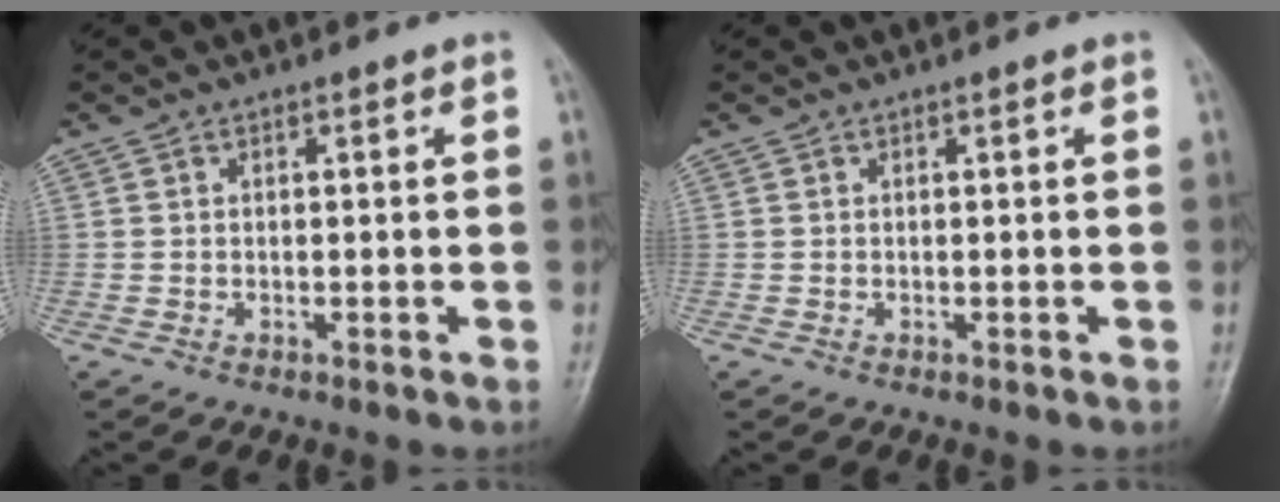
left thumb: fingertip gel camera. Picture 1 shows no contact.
{"total": 0.0}